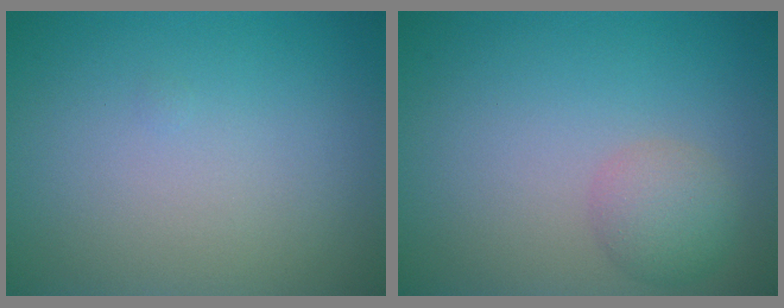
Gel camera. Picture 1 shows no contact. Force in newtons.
{"total": 2.6, "press": 2.6, "slide": 0.1}